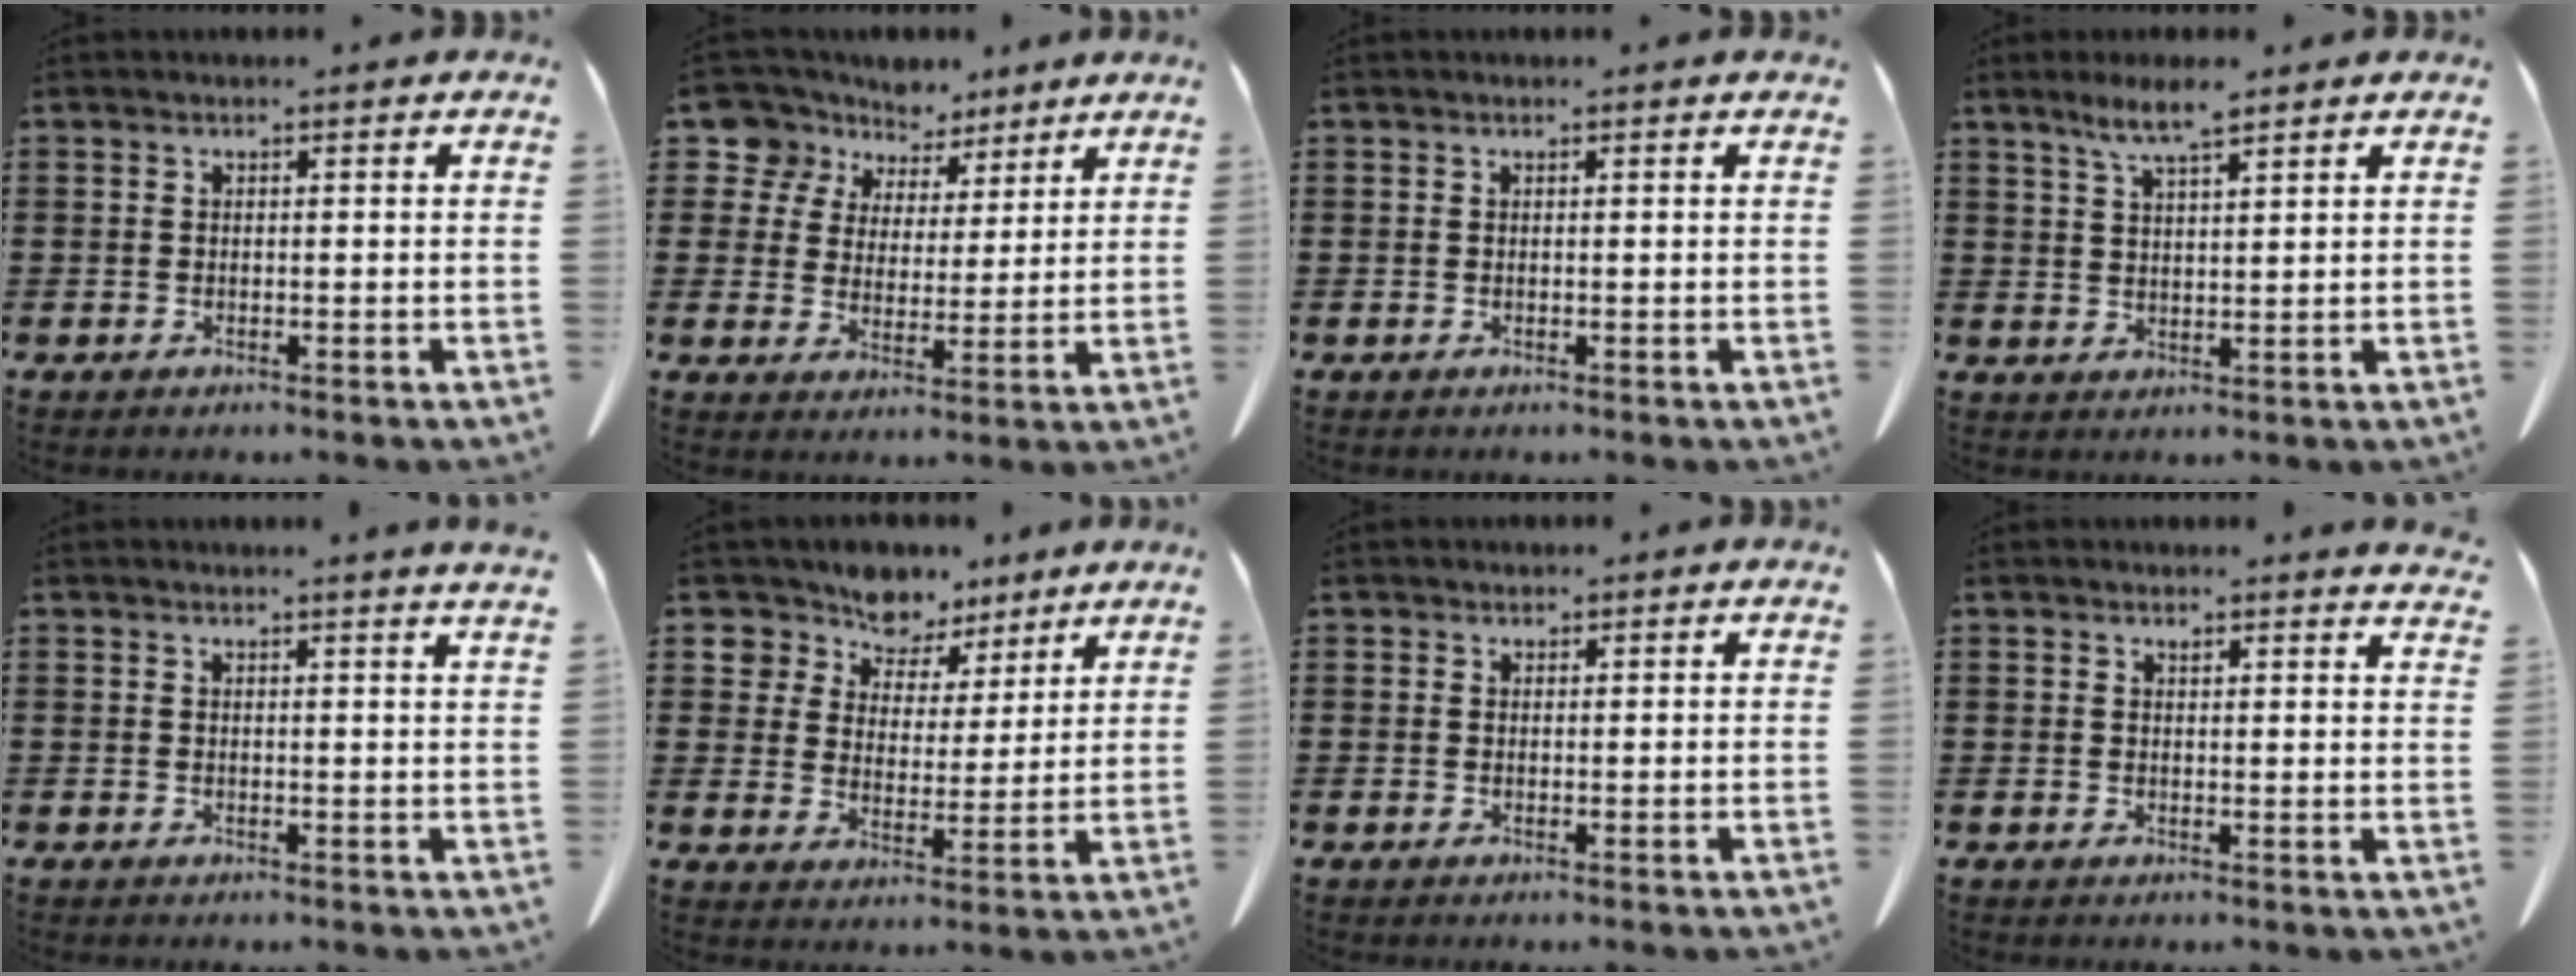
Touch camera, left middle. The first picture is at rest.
{"total": 8.3, "force": [6.4, 5.1, 1.4], "torque": [-0.068, -0.022, 0.118]}
{"total": 0.0}
{"total": 5.6, "force": [3.9, 0.6, 3.9], "torque": [-0.085, -0.002, 0.069]}
{"total": 1.7, "force": [1.5, -0.7, 0.4], "torque": [-0.008, -0.005, 0.029]}
{"total": 7.4, "force": [6.6, 3.4, 0.1], "torque": [-0.048, -0.039, 0.125]}
{"total": 0.8, "force": [0.7, 0.4, 0.1], "torque": [-0.004, 0.000, 0.015]}
{"total": 2.1, "force": [2.1, -0.2, 0.3], "torque": [-0.001, -0.009, 0.037]}